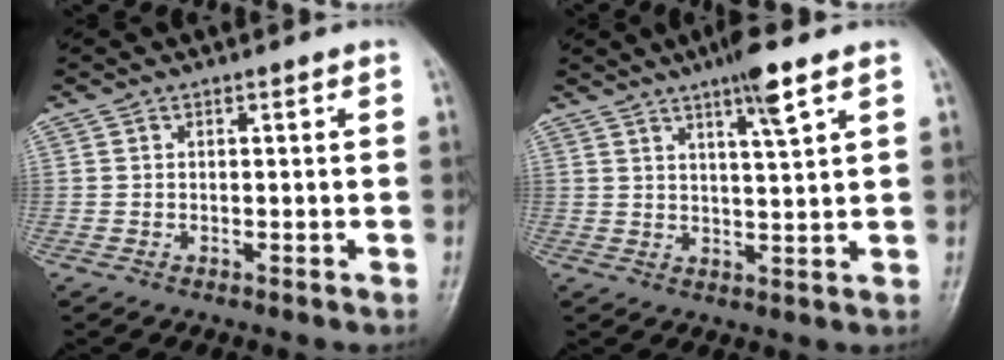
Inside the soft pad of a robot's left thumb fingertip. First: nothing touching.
{"total": 6.6, "force": [4.0, 0.5, 5.2], "torque": [-0.088, -0.020, 0.067]}